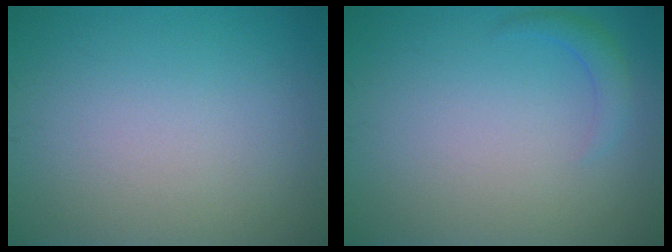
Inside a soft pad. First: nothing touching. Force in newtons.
{"total": 1.4, "press": 1.4, "slide": 0.1}